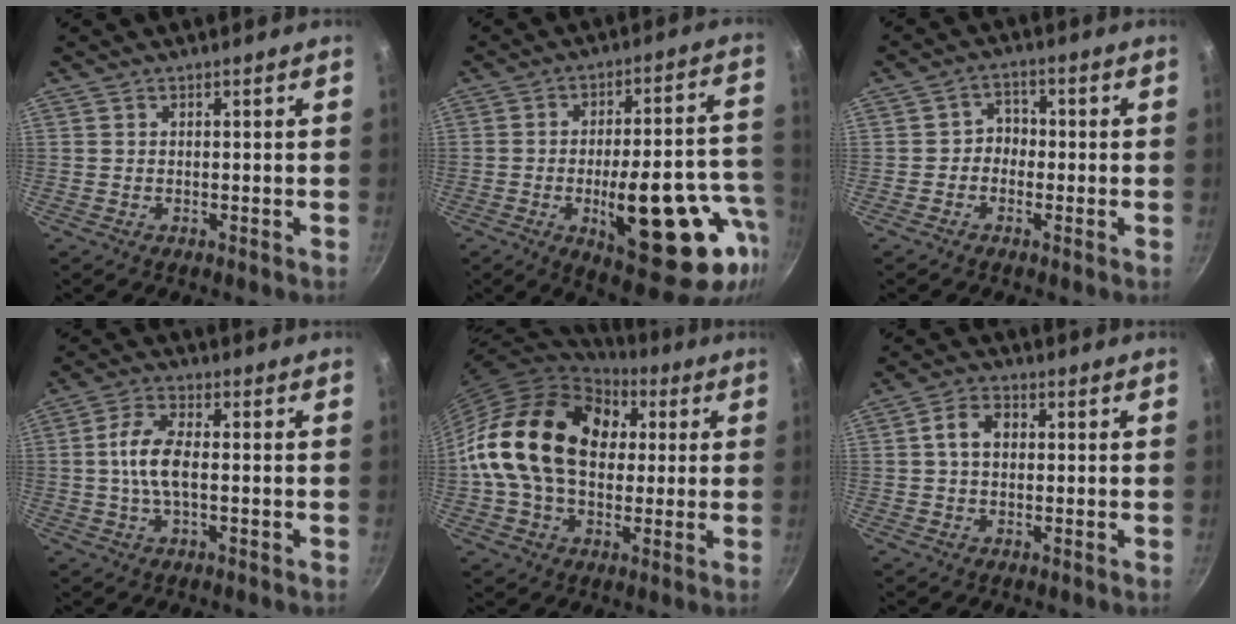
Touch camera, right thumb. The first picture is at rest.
{"total": 23.5, "force": [-7.2, 8.7, 20.7], "torque": [-0.249, 0.021, -0.089]}
{"total": 3.5, "force": [-1.0, 3.0, 1.5], "torque": [0.002, 0.016, -0.025]}
{"total": 7.8, "force": [-0.1, 3.5, 7.0], "torque": [-0.142, 0.015, -0.012]}
{"total": 23.3, "force": [3.6, 16.4, 16.2], "torque": [-0.266, 0.028, 0.052]}
{"total": 5.2, "force": [0.6, 3.8, 3.5], "torque": [-0.047, 0.012, 0.002]}